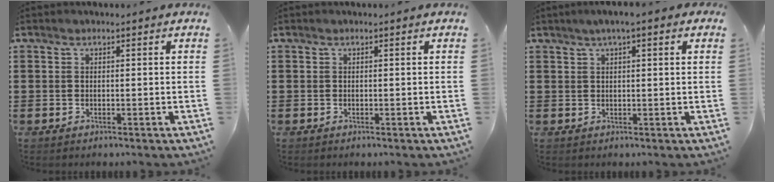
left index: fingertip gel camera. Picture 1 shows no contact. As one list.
[{"total": 0.0}, {"total": 2.4, "force": [1.2, 0.1, 2.1], "torque": [-0.042, 0.003, 0.020]}]